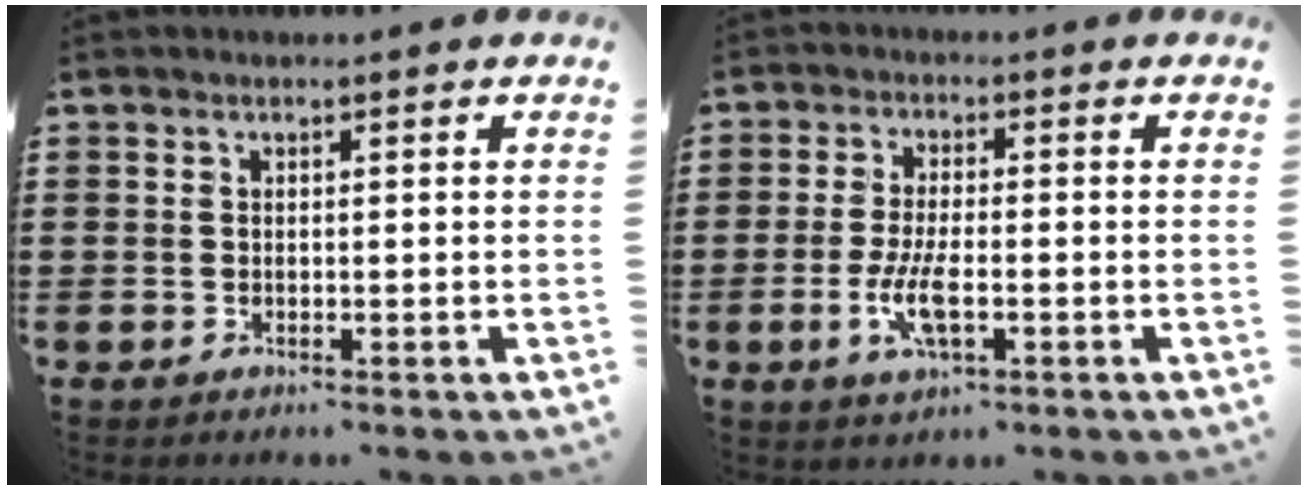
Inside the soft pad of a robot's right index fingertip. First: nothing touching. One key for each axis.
{"total": 6.1, "fx": -1.8, "fy": 1.9, "fz": 5.5, "tx": -0.117, "ty": -0.008, "tz": -0.035}